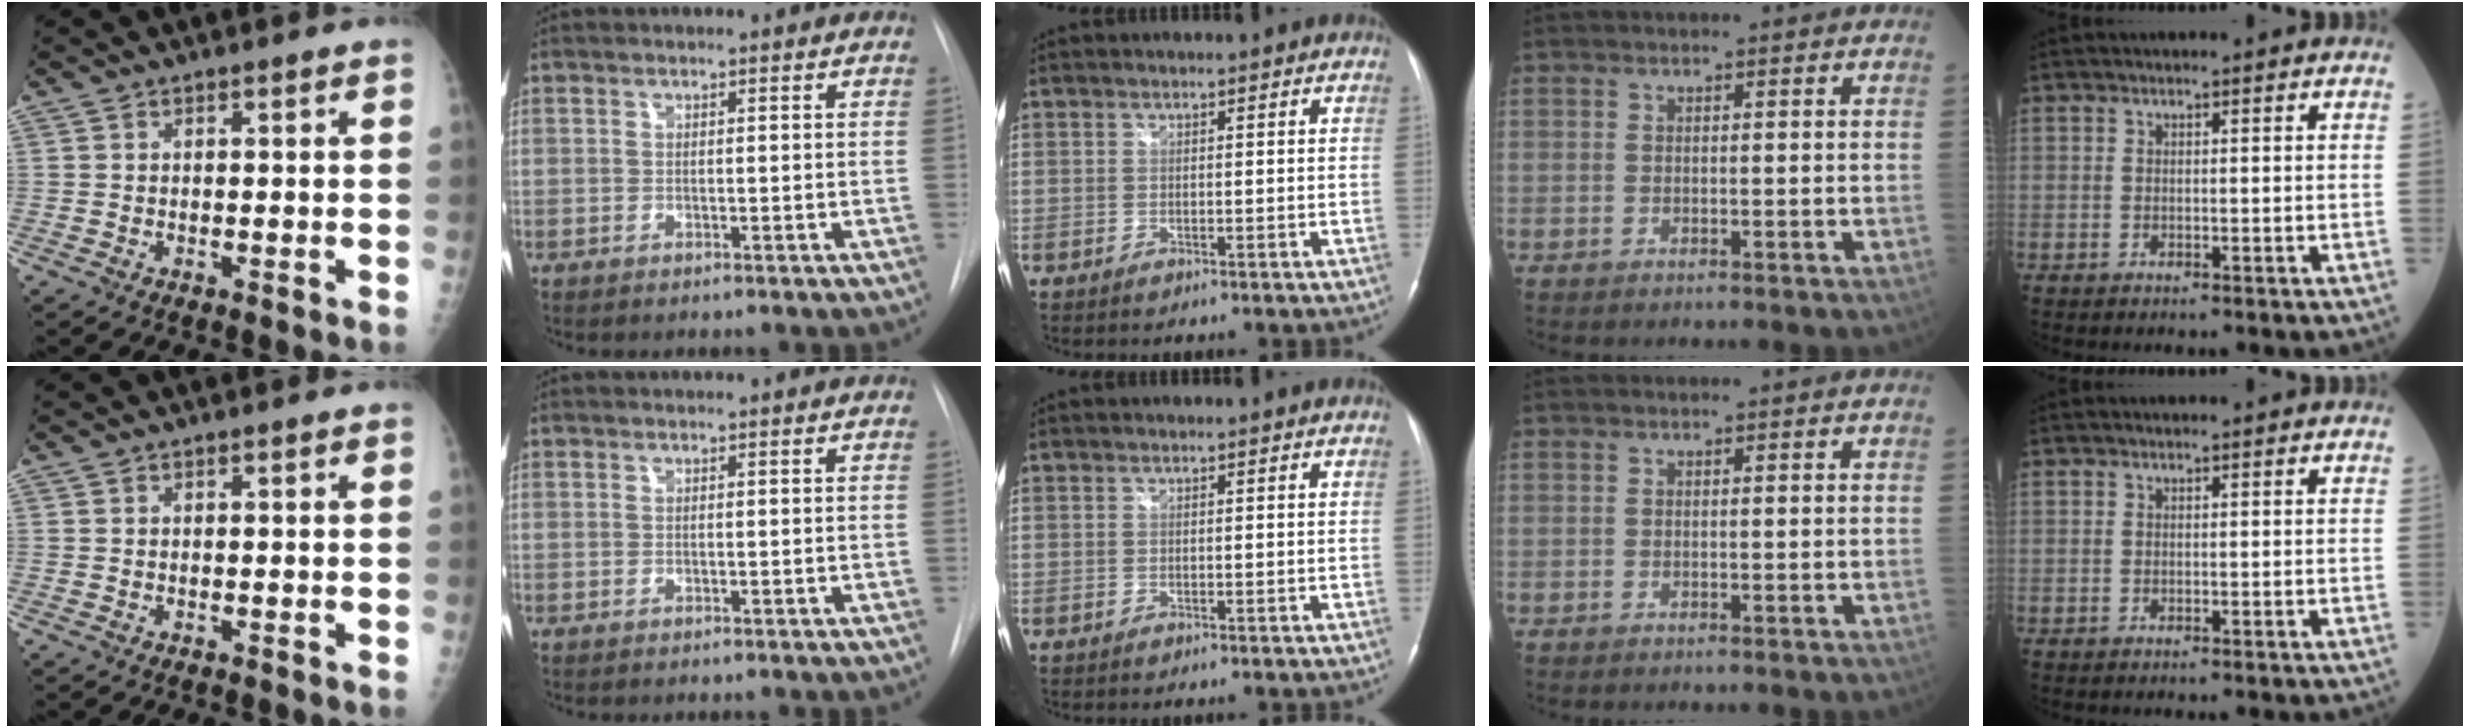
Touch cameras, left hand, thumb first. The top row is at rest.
{}